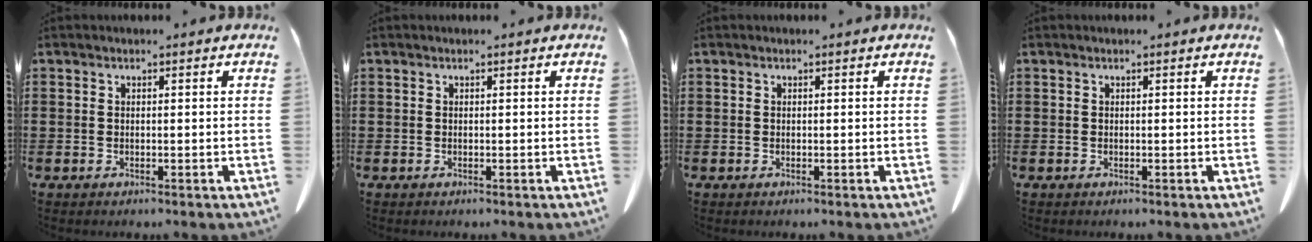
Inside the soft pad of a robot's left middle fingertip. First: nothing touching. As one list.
[{"total": 0.0}, {"total": 0.0}, {"total": 0.0}]